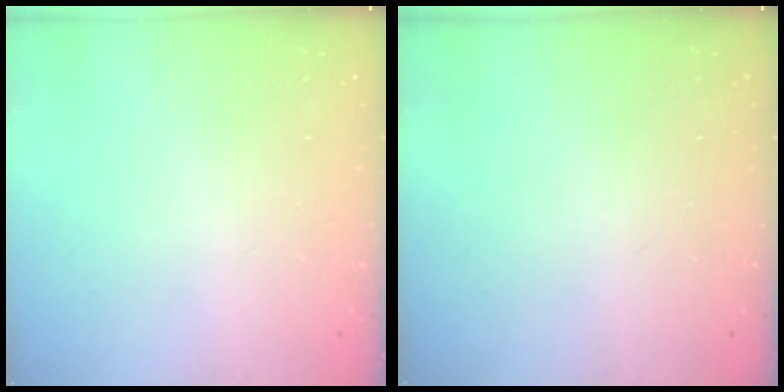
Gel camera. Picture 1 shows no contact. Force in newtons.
{"total": 0.0}